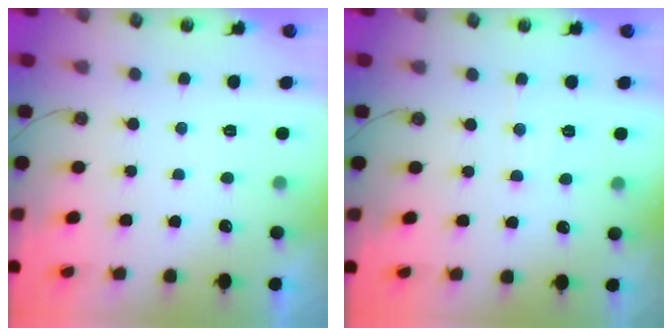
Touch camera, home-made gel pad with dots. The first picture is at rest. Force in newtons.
{"total": 4.2, "press": 4.2, "slide": 0.6}